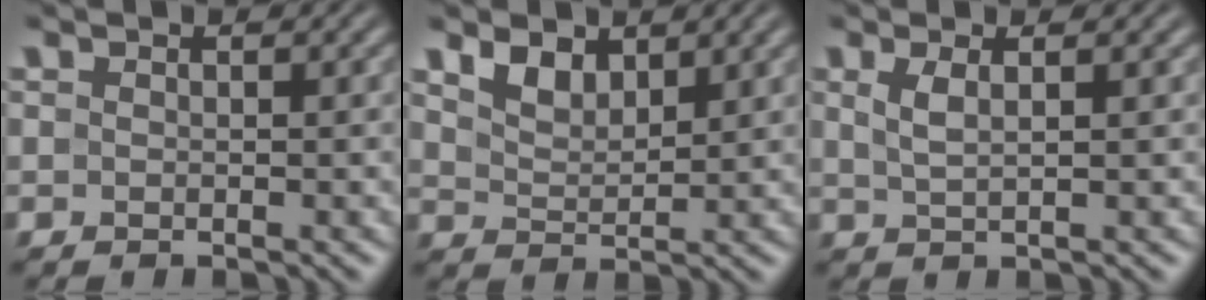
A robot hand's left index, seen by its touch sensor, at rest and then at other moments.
{"total": 2.8, "force": [2.0, 1.5, 1.4], "torque": [-0.035, -0.003, 0.040]}
{"total": 2.0, "force": [0.8, 0.6, 1.7], "torque": [-0.034, 0.002, 0.015]}